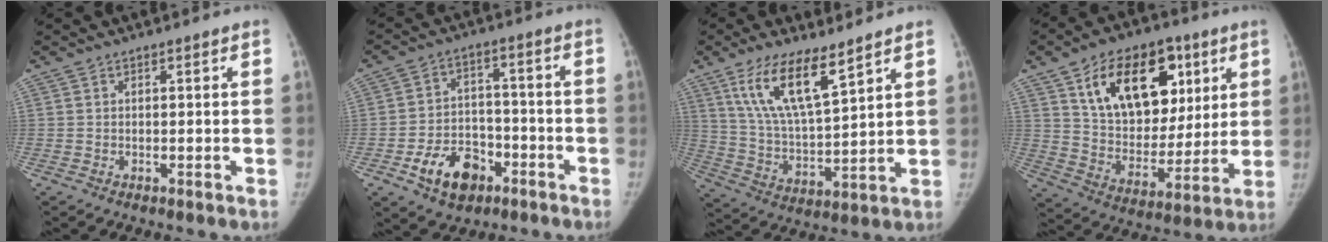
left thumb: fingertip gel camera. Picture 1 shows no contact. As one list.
[{"total": 11.3, "force": [-5.7, 7.8, 5.9], "torque": [-0.066, 0.037, -0.088]}, {"total": 13.5, "force": [8.3, 3.9, 10.0], "torque": [-0.176, -0.042, 0.169]}, {"total": 22.0, "force": [9.2, 13.9, 14.3], "torque": [-0.181, -0.026, 0.156]}]